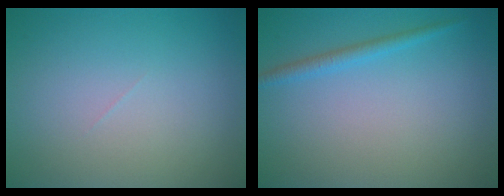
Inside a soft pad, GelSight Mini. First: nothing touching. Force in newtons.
{"total": 1.5, "press": 1.5, "slide": 0.1}